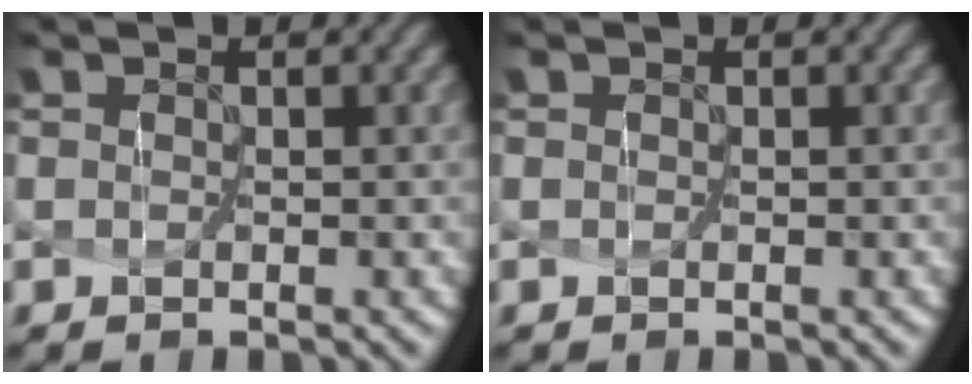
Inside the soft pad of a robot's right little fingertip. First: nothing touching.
{"total": 0.0}